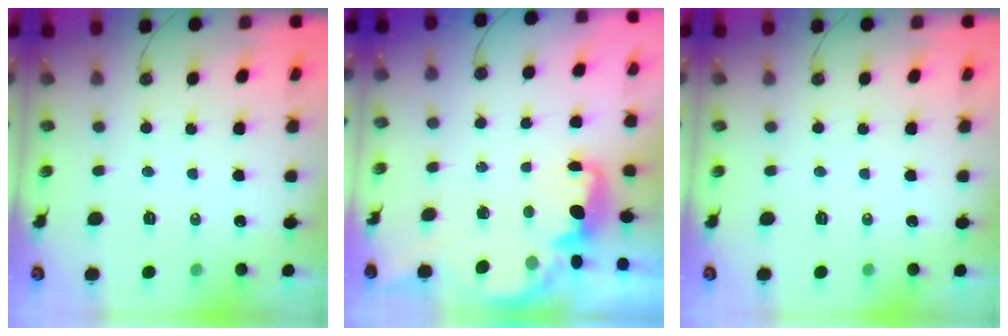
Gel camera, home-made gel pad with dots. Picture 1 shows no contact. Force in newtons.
{"total": 1.6, "press": 1.4, "slide": 0.7}
{"total": 0.0}